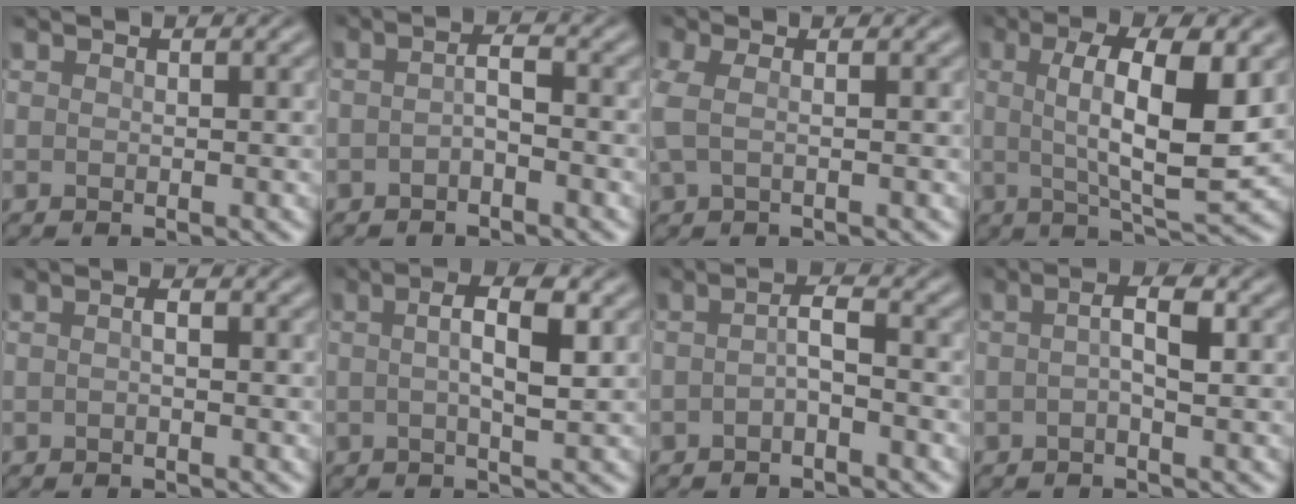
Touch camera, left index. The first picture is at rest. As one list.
[{"total": 1.7, "force": [-1.0, 0.4, 1.3], "torque": [-0.029, 0.002, -0.023]}, {"total": 2.2, "force": [-0.2, 1.0, 1.9], "torque": [-0.058, 0.004, -0.010]}, {"total": 8.8, "force": [1.1, 2.5, 8.4], "torque": [-0.133, -0.006, 0.017]}, {"total": 0.9, "force": [-0.4, 0.2, 0.7], "torque": [-0.018, 0.002, -0.009]}, {"total": 4.3, "force": [0.5, 1.1, 4.2], "torque": [-0.071, 0.006, 0.004]}, {"total": 1.9, "force": [-1.0, 0.5, 1.6], "torque": [-0.034, 0.003, -0.024]}, {"total": 2.6, "force": [-0.2, 0.6, 2.5], "torque": [-0.046, 0.008, -0.011]}]